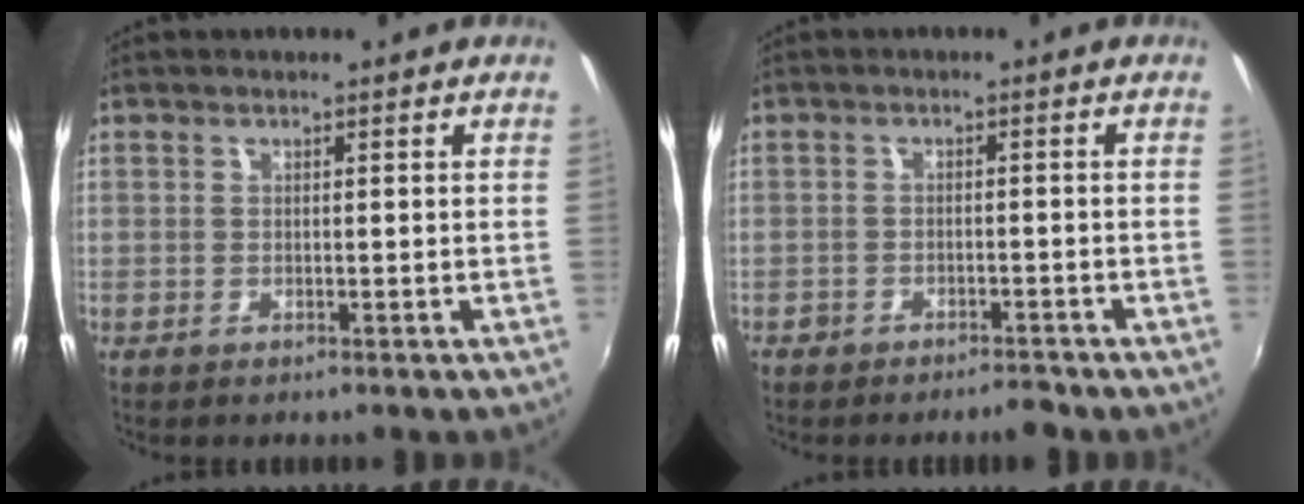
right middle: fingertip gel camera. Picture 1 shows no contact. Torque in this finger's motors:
{"motor_torque": [-0.22, -0.11, 0.05, 0.00]}